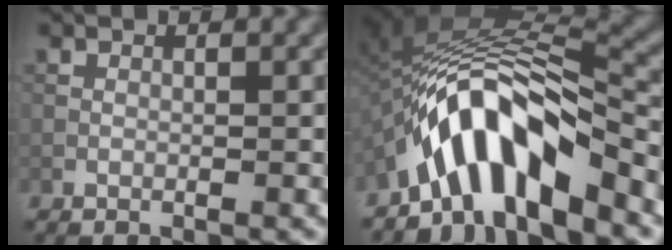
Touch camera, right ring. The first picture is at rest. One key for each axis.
{"total": 9.2, "fx": -5.4, "fy": 2.8, "fz": 6.9, "tx": -0.101, "ty": 0.016, "tz": -0.093}